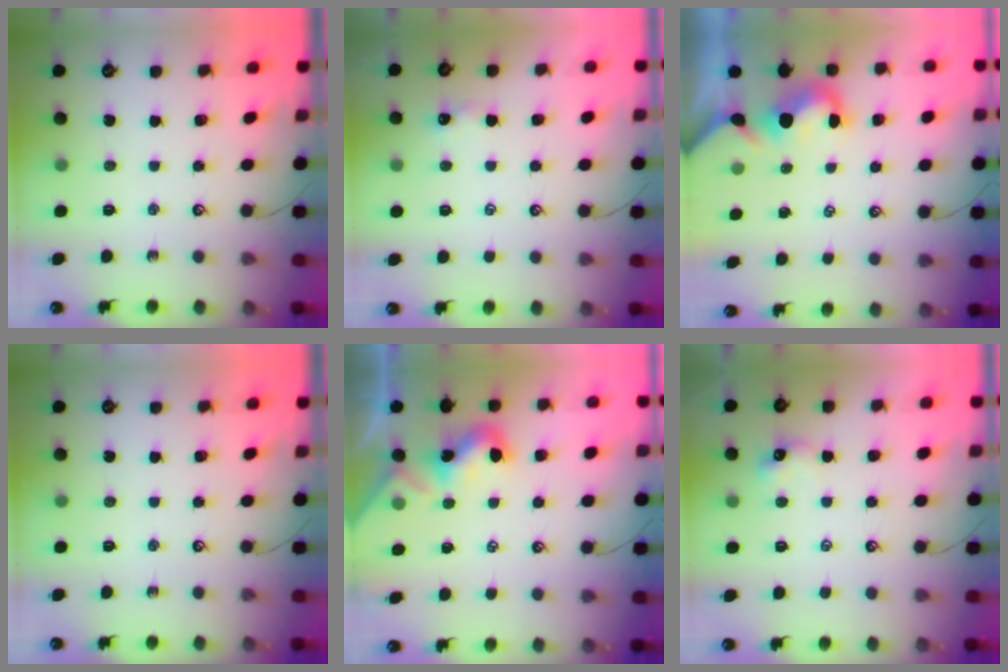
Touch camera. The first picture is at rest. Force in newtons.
{"total": 1.7, "press": 1.7, "slide": 0.3}
{"total": 1.4, "press": 1.2, "slide": 0.7}
{"total": 0.0}
{"total": 2.0, "press": 2.0, "slide": 0.5}
{"total": 0.9, "press": 0.9, "slide": 0.2}